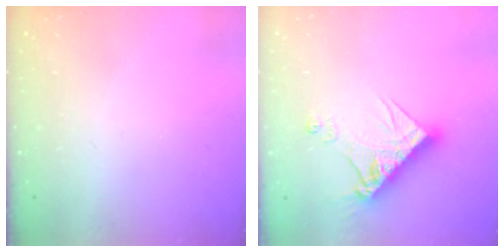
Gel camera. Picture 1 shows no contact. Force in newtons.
{"total": 13.9, "press": 13.8, "slide": 1.5}